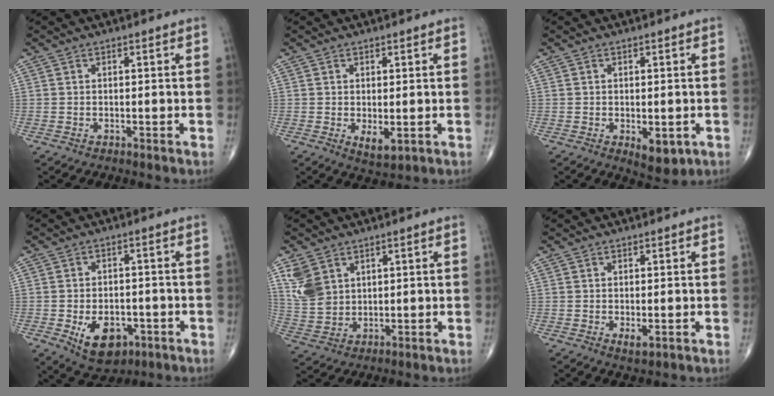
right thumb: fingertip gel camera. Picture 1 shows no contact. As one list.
[{"total": 3.1, "force": [-0.4, 1.4, 2.7], "torque": [-0.042, -0.010, -0.001]}, {"total": 4.9, "force": [-1.4, 2.5, 3.9], "torque": [-0.044, -0.009, -0.010]}, {"total": 9.4, "force": [-3.5, 5.9, 6.3], "torque": [-0.077, 0.010, -0.042]}, {"total": 7.4, "force": [3.5, 5.2, 3.8], "torque": [-0.069, -0.010, 0.086]}, {"total": 1.8, "force": [-0.3, 0.8, 1.6], "torque": [-0.028, -0.006, -0.002]}]